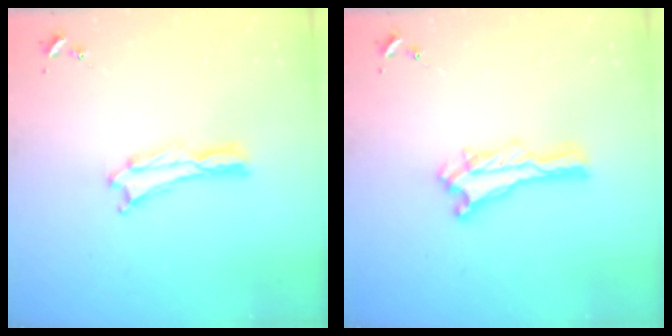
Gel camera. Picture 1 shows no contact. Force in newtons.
{"total": 0.0}